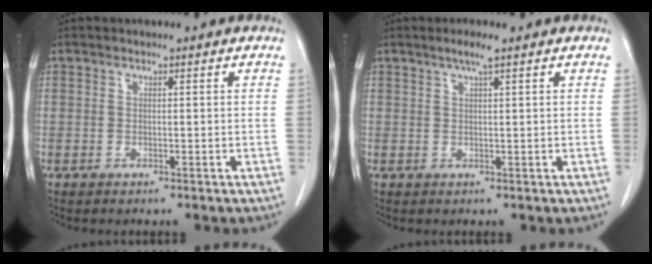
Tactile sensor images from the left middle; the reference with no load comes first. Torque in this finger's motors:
{"motor_torque": [0.34, -0.34, -0.02, 0.00]}